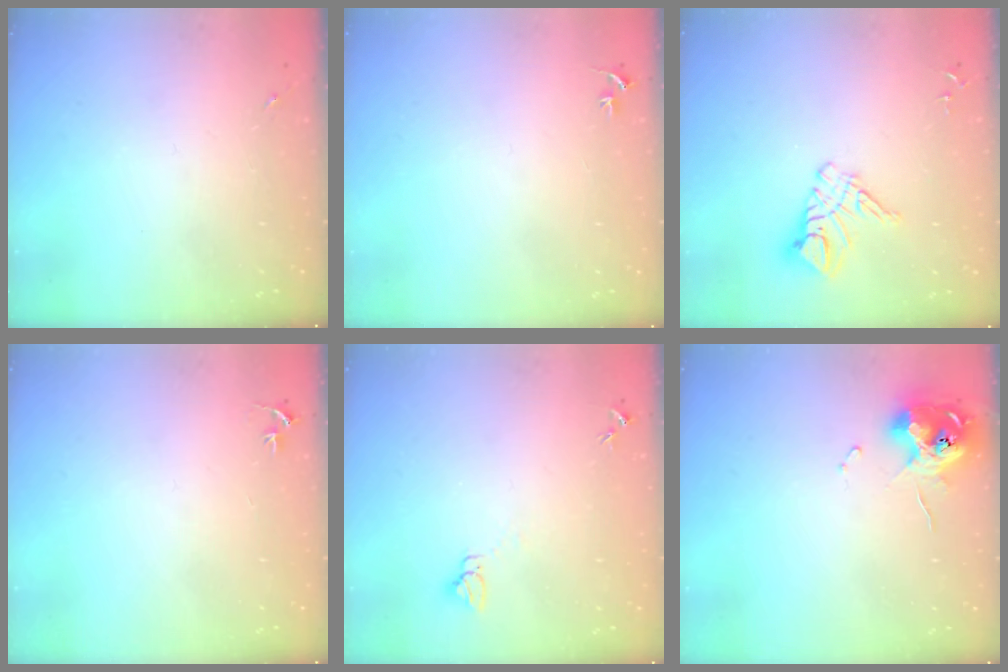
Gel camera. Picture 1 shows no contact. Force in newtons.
{"total": 2.3, "press": 2.3, "slide": 0.2}
{"total": 10.9, "press": 10.8, "slide": 1.1}
{"total": 2.9, "press": 2.9, "slide": 0.2}
{"total": 3.9, "press": 3.8, "slide": 0.3}
{"total": 12.1, "press": 12.0, "slide": 1.2}